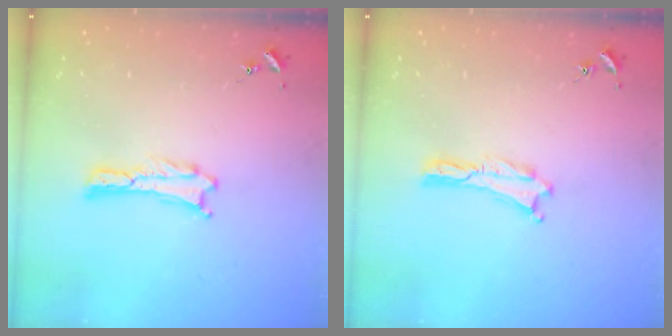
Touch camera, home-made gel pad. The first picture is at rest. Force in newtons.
{"total": 0.0}